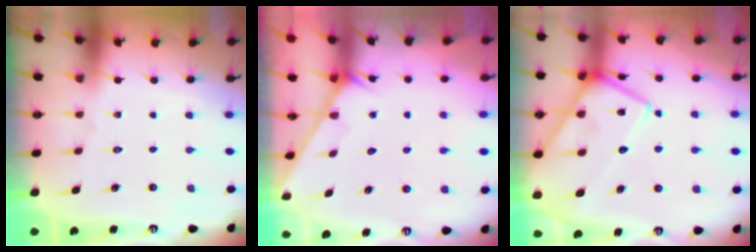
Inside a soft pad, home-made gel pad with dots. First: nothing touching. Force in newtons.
{"total": 1.5, "press": 1.4, "slide": 0.1}
{"total": 18.4, "press": 18.3, "slide": 1.3}